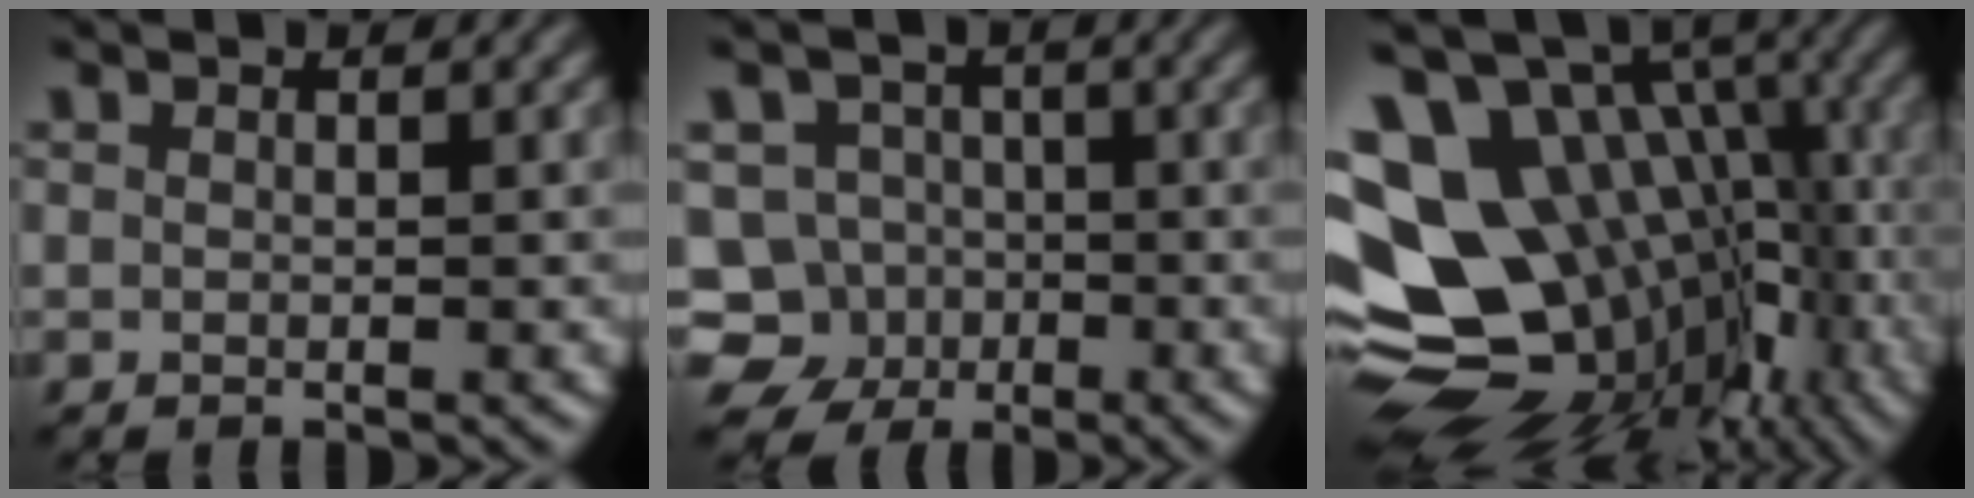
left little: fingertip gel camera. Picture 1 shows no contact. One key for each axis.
{"total": 7.3, "fx": -3.6, "fy": 6.1, "fz": 1.8, "tx": -0.008, "ty": 0.004, "tz": -0.082}
{"total": 16.9, "fx": -1.5, "fy": 12.0, "fz": 11.8, "tx": -0.193, "ty": -0.001, "tz": 0.019}